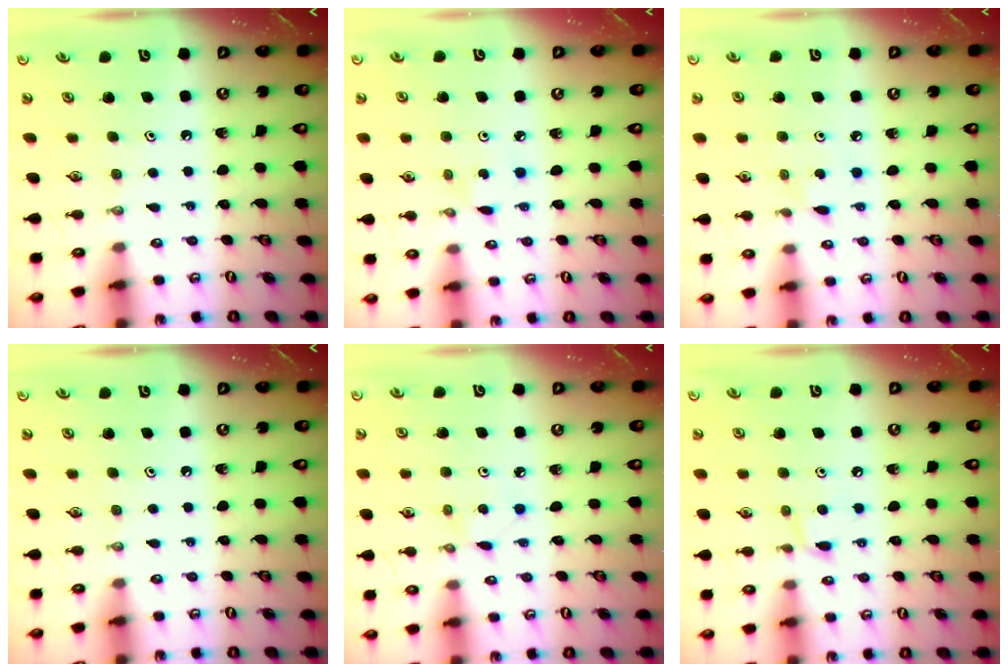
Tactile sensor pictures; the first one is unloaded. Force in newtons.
{"total": 3.0, "press": 3.0, "slide": 0.3}
{"total": 3.1, "press": 3.1, "slide": 0.4}
{"total": 0.0}
{"total": 2.9, "press": 2.9, "slide": 0.3}
{"total": 5.3, "press": 5.2, "slide": 0.7}